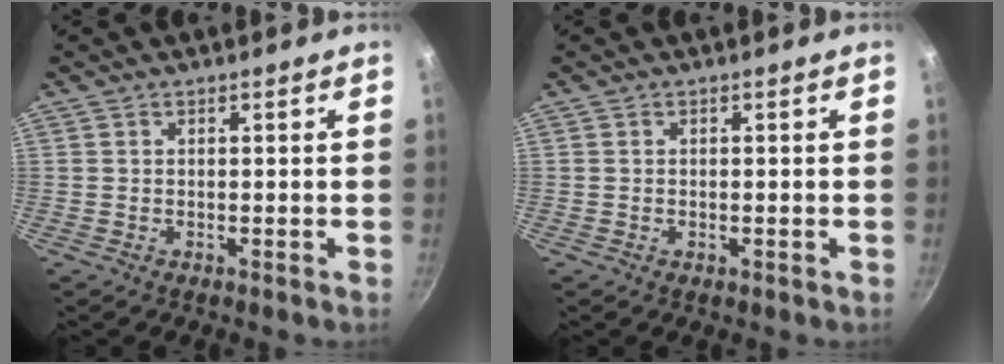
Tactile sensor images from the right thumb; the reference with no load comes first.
{"total": 0.6, "force": [-0.2, 0.3, 0.4], "torque": [-0.006, 0.000, -0.005]}